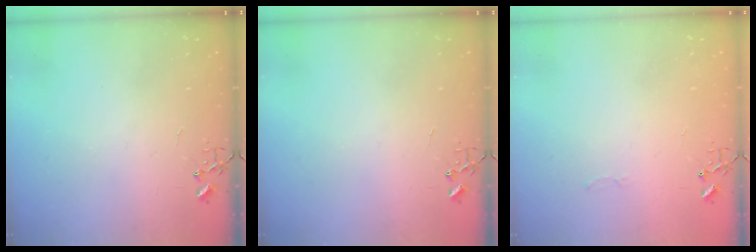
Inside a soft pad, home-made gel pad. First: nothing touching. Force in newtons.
{"total": 0.0}
{"total": 2.5, "press": 2.5, "slide": 0.4}